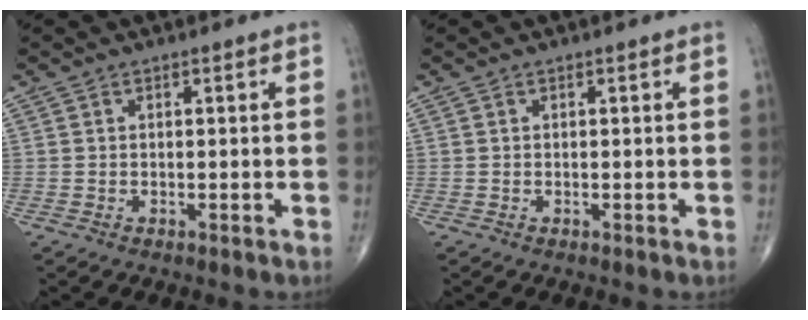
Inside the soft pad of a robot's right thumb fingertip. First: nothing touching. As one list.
[{"total": 0.0}]